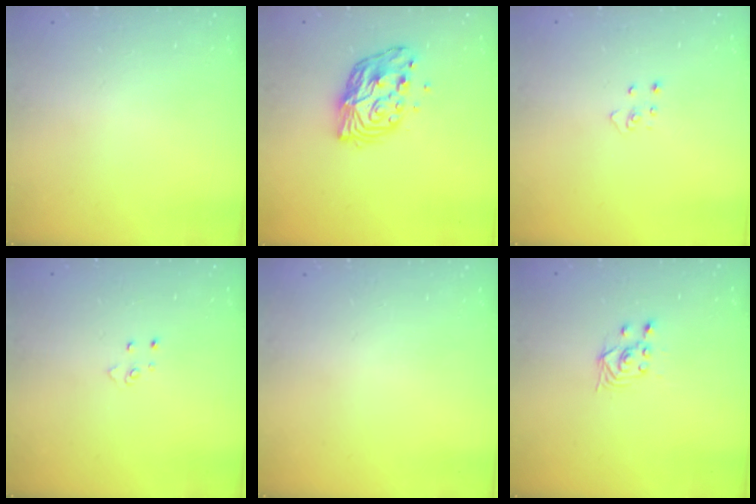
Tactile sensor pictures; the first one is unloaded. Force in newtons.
{"total": 11.1, "press": 11.1, "slide": 1.1}
{"total": 3.1, "press": 3.1, "slide": 0.2}
{"total": 4.1, "press": 4.1, "slide": 0.4}
{"total": 0.0}
{"total": 3.5, "press": 3.0, "slide": 1.7}